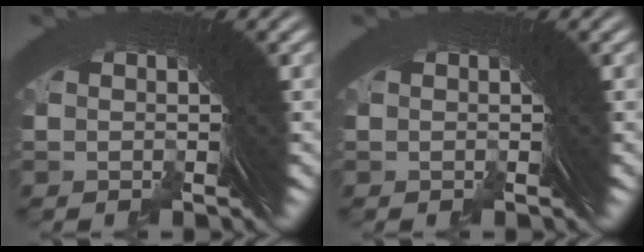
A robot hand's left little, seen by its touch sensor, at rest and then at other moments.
{"total": 0.0}